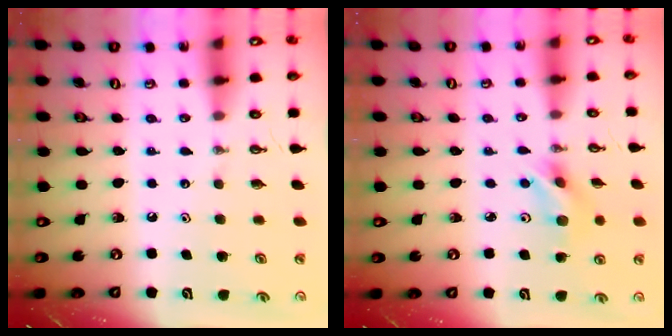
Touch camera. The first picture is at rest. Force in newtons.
{"total": 6.7, "press": 5.0, "slide": 4.4}